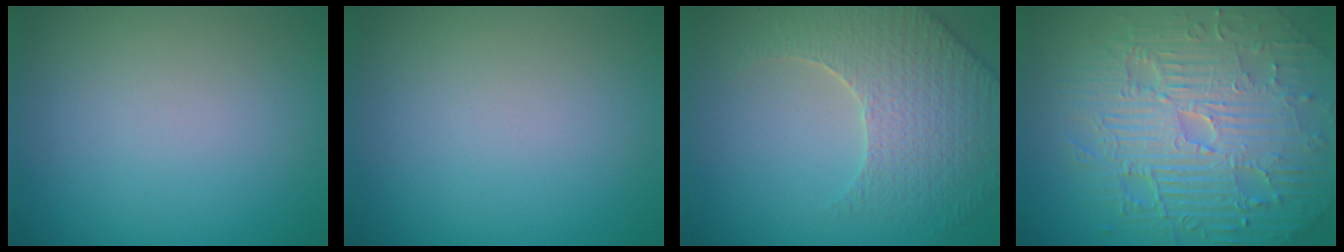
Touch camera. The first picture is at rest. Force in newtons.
{"total": 0.0}
{"total": 5.9, "press": 5.1, "slide": 3.0}
{"total": 11.6, "press": 7.5, "slide": 8.8}